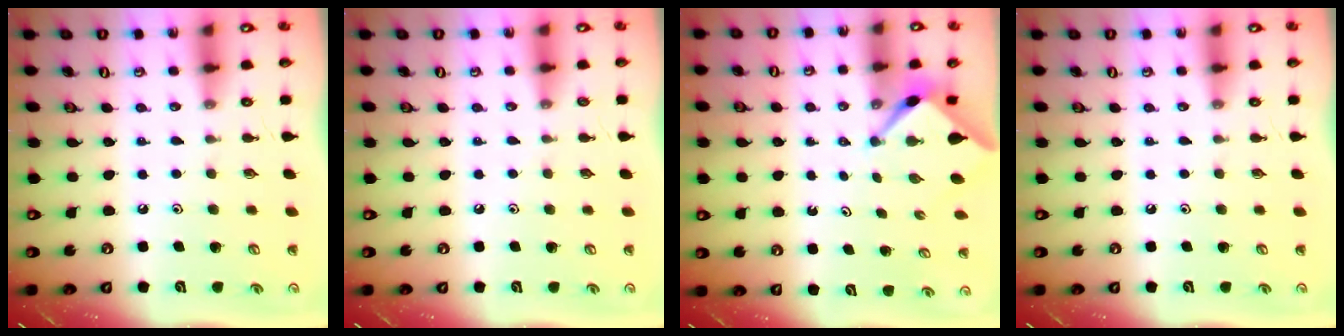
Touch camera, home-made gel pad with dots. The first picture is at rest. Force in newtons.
{"total": 2.7, "press": 2.7, "slide": 0.3}
{"total": 2.6, "press": 2.6, "slide": 0.3}
{"total": 0.0}